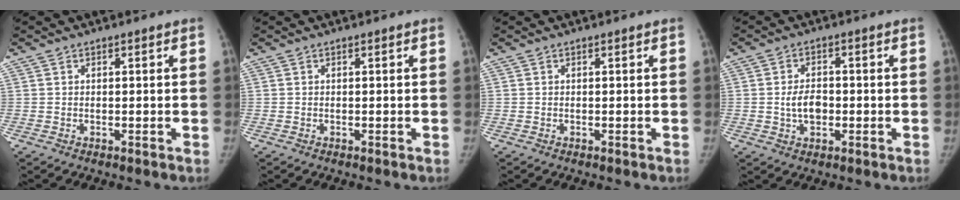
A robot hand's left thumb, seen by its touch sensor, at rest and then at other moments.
{"total": 0.0}
{"total": 0.0}
{"total": 4.7, "force": [-0.7, 3.1, 3.5], "torque": [-0.055, 0.009, -0.012]}